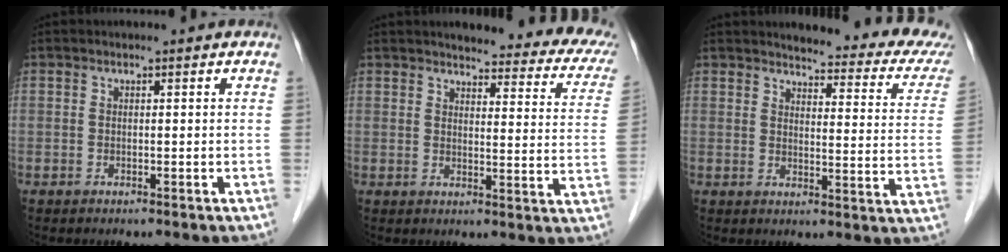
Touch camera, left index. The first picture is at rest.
{"total": 17.4, "force": [15.2, 3.8, 7.6], "torque": [-0.060, -0.031, 0.148]}
{"total": 17.8, "force": [16.5, 2.2, 6.1], "torque": [-0.055, -0.070, 0.165]}